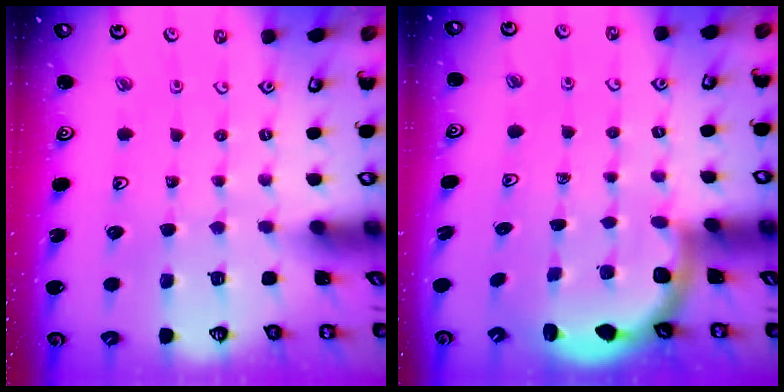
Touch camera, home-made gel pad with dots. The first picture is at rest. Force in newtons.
{"total": 3.1, "press": 2.7, "slide": 1.5}